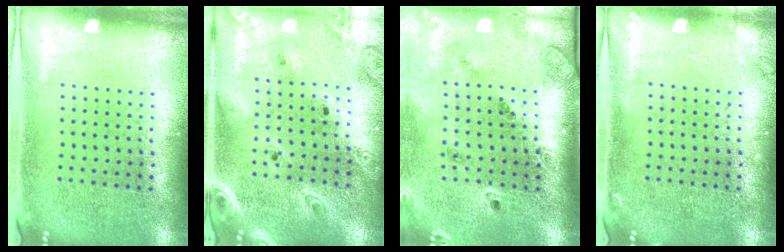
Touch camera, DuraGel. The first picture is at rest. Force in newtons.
{"total": 2.7, "press": 2.3, "slide": 1.3}
{"total": 1.7, "press": 1.6, "slide": 0.5}
{"total": 0.7, "press": 0.7, "slide": 0.1}